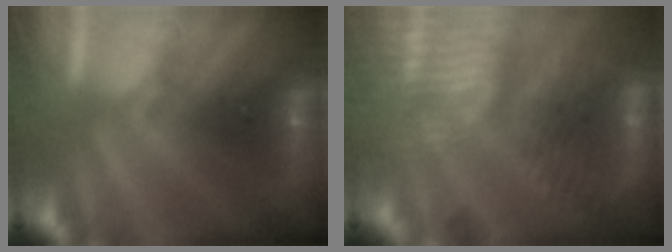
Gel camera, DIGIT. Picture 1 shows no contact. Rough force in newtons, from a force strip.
{"total": 6.8}